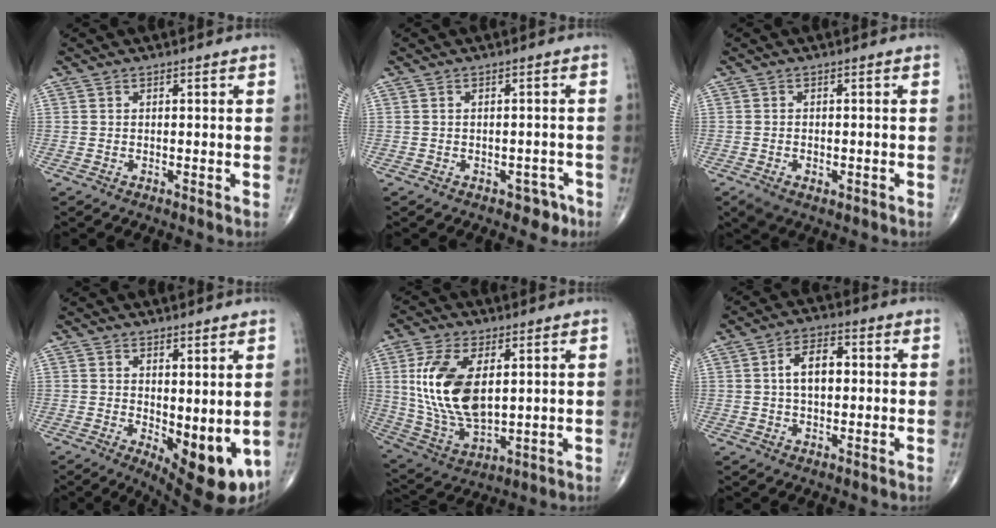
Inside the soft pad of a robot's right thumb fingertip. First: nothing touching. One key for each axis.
{"total": 2.9, "fx": -1.8, "fy": 2.0, "fz": 1.2, "tx": 0.001, "ty": 0.014, "tz": -0.019}
{"total": 3.6, "fx": -1.7, "fy": 2.2, "fz": 2.2, "tx": -0.043, "ty": 0.007, "tz": -0.022}
{"total": 10.7, "fx": -0.7, "fy": 4.3, "fz": 9.8, "tx": -0.118, "ty": -0.028, "tz": 0.006}
{"total": 16.5, "fx": 3.3, "fy": 8.8, "fz": 13.6, "tx": -0.267, "ty": -0.017, "tz": 0.075}
{"total": 7.0, "fx": 0.7, "fy": 4.1, "fz": 5.6, "tx": -0.091, "ty": 0.017, "tz": 0.006}